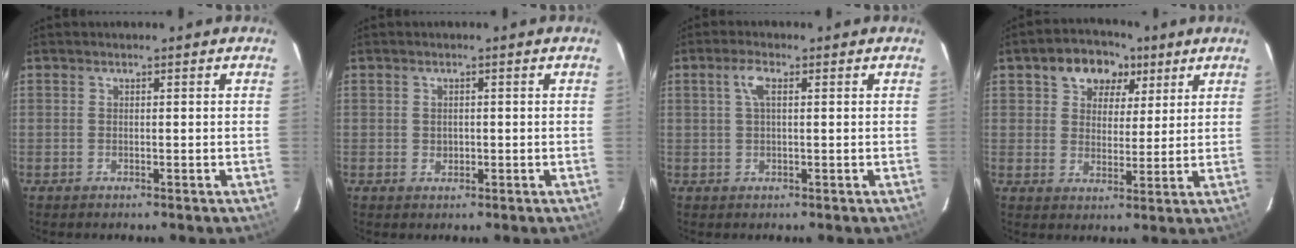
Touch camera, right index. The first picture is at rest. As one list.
[{"total": 1.4, "force": [-0.1, 1.3, 0.6], "torque": [-0.006, 0.002, 0.000]}, {"total": 3.0, "force": [0.9, 1.0, 2.7], "torque": [-0.057, 0.008, 0.017]}, {"total": 9.2, "force": [4.7, 6.8, 4.1], "torque": [-0.078, 0.023, 0.075]}]